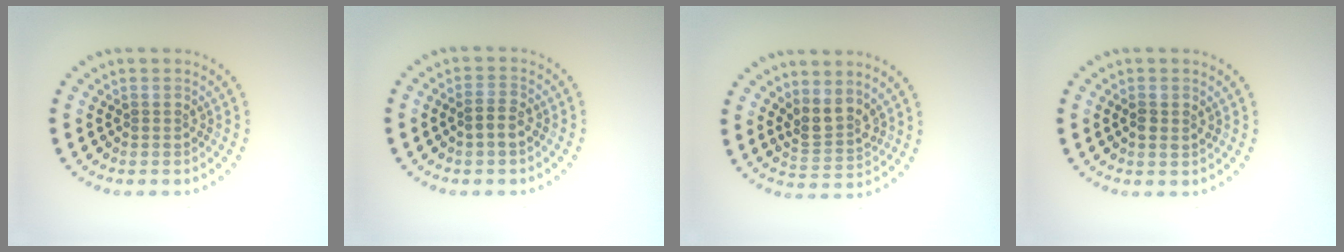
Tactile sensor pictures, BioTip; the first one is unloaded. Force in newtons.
{"total": 1.8, "press": 1.7, "slide": 0.5}
{"total": 2.7, "press": 2.4, "slide": 1.3}
{"total": 1.3, "press": 1.3, "slide": 0.2}